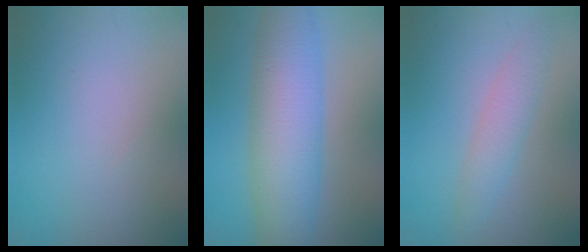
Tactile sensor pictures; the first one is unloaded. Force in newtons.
{"total": 8.2, "press": 8.2, "slide": 0.3}
{"total": 2.4, "press": 2.4, "slide": 0.0}